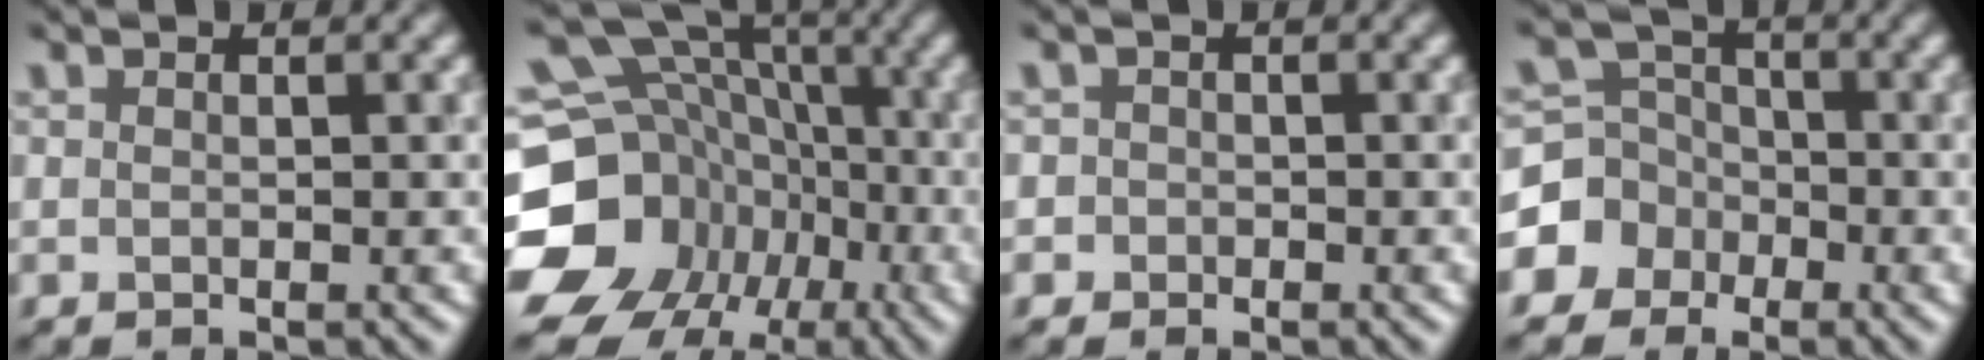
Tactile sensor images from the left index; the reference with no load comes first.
{"total": 17.1, "force": [-3.2, 15.1, 7.4], "torque": [-0.159, 0.002, -0.068]}
{"total": 1.4, "force": [-0.1, 1.4, 0.0], "torque": [0.022, 0.008, -0.017]}
{"total": 4.5, "force": [-1.8, 4.1, 0.3], "torque": [0.013, 0.013, -0.058]}